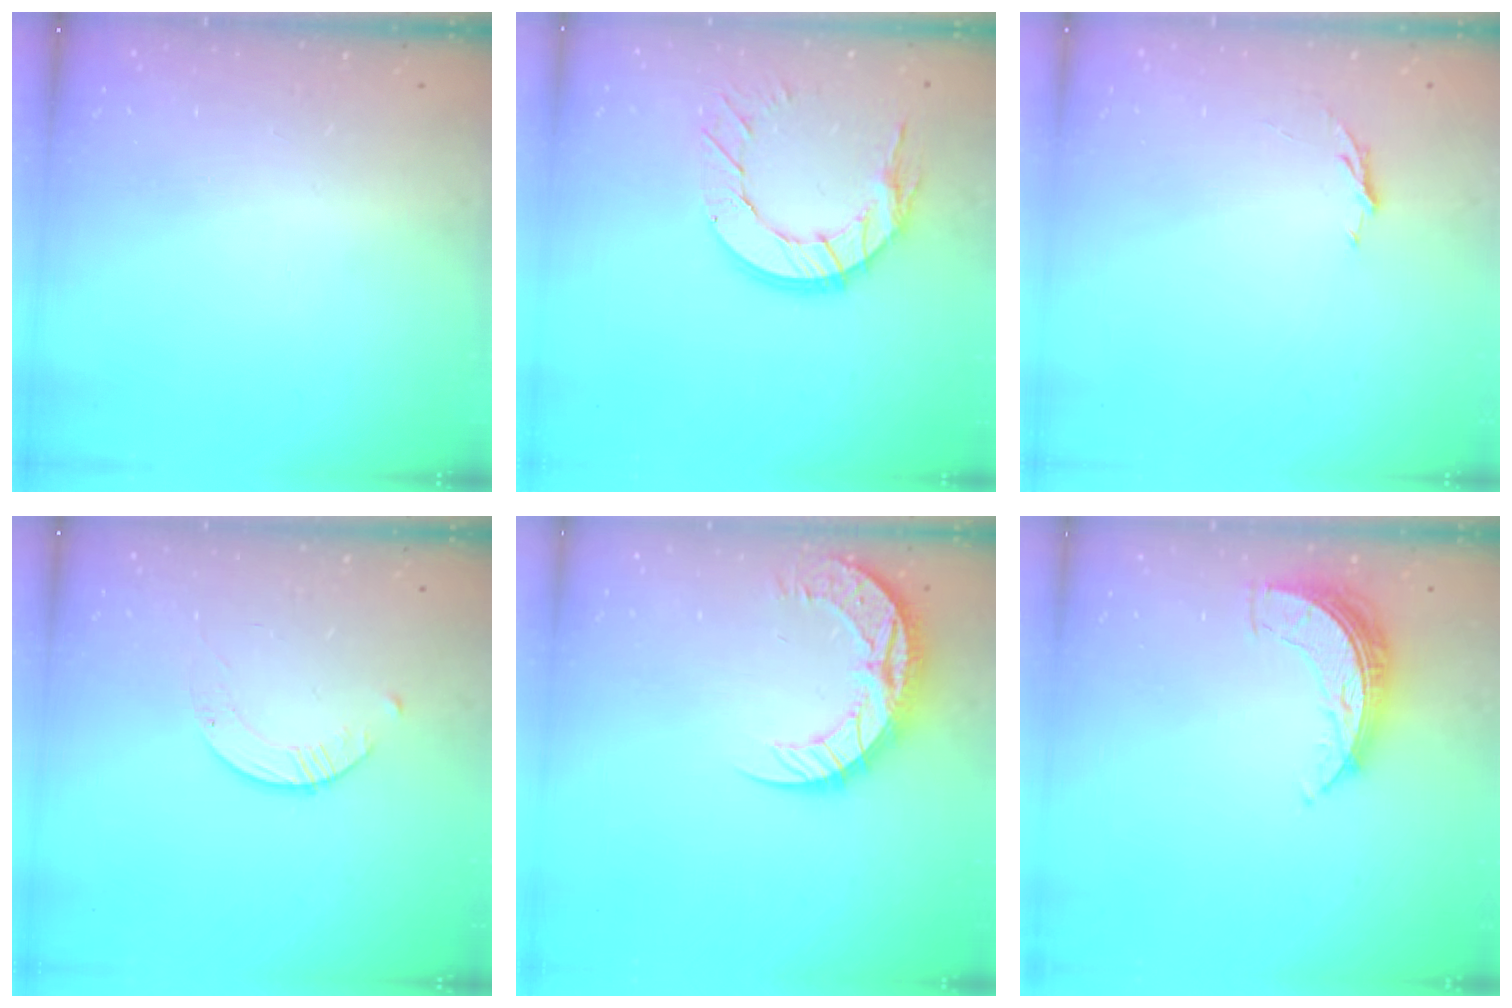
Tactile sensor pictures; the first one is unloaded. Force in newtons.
{"total": 12.3, "press": 12.3, "slide": 1.2}
{"total": 3.2, "press": 3.2, "slide": 0.3}
{"total": 1.7, "press": 1.7, "slide": 0.2}
{"total": 11.6, "press": 11.6, "slide": 0.9}
{"total": 7.8, "press": 7.8, "slide": 0.6}